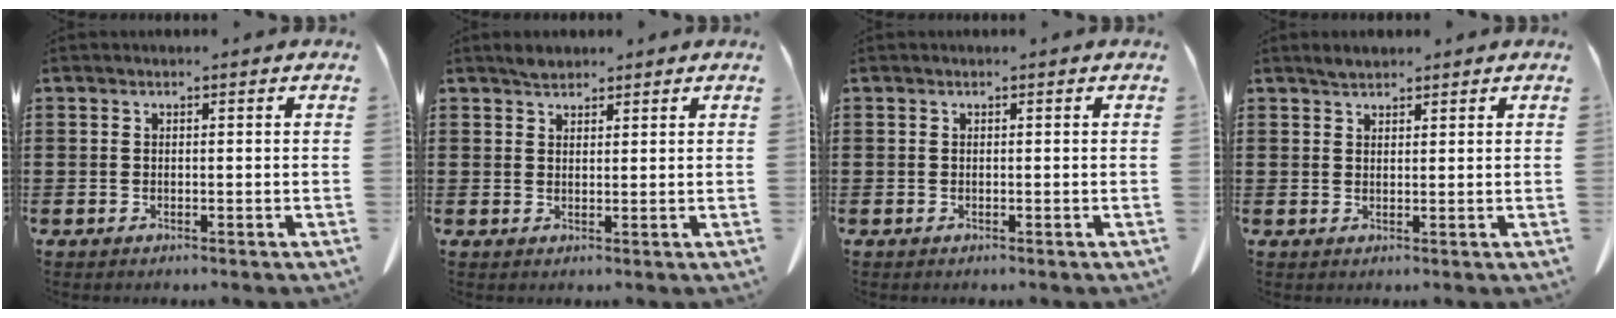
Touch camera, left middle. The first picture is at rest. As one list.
[{"total": 1.8, "force": [1.6, 0.7, 0.4], "torque": [-0.011, 0.002, 0.031]}, {"total": 0.0}, {"total": 1.6, "force": [1.5, 0.5, 0.3], "torque": [-0.009, 0.002, 0.028]}]